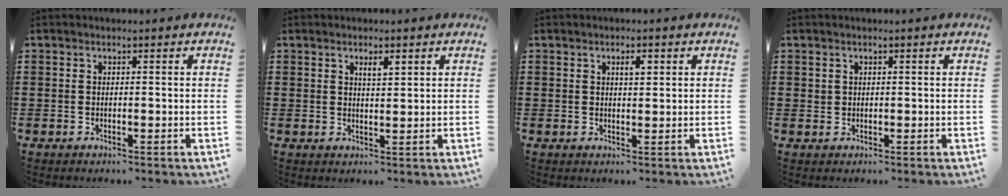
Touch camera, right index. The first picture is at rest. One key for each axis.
{"total": 1.9, "fx": 1.0, "fy": 0.6, "fz": 1.5, "tx": -0.024, "ty": 0.000, "tz": 0.015}
{"total": 2.0, "fx": 0.7, "fy": 0.7, "fz": 1.7, "tx": -0.026, "ty": 0.003, "tz": 0.009}
{"total": 0.9, "fx": 0.5, "fy": 0.8, "fz": 0.2, "tx": -0.007, "ty": 0.002, "tz": 0.010}